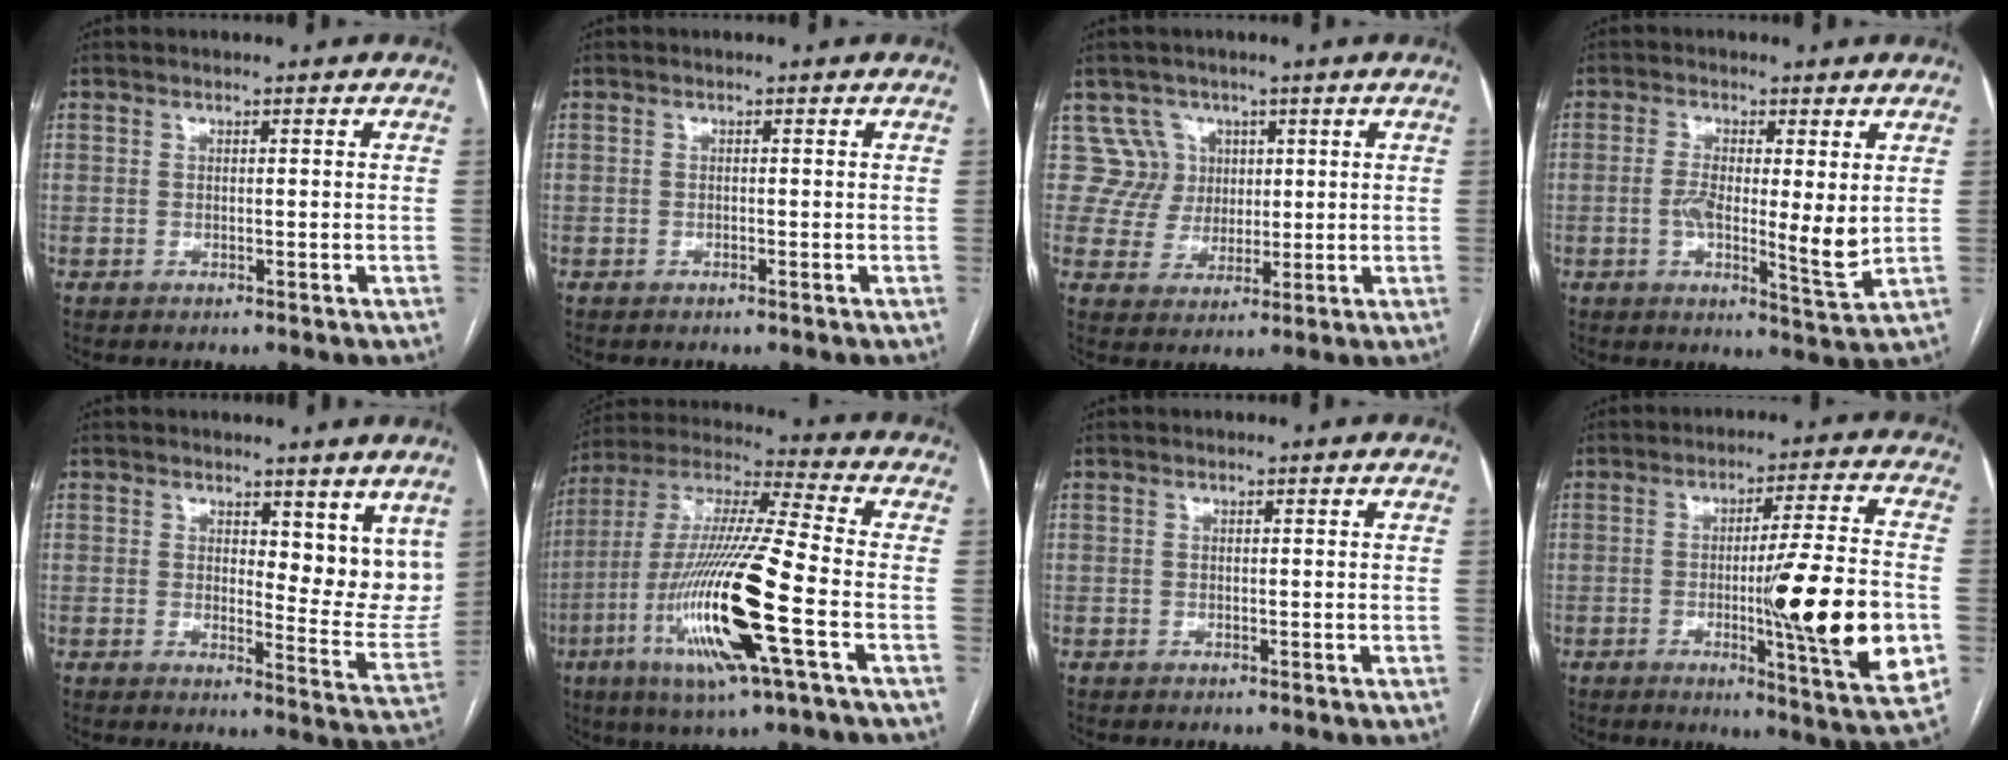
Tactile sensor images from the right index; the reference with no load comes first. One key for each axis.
{"total": 0.0}
{"total": 6.2, "fx": 2.5, "fy": 5.6, "fz": -0.9, "tx": 0.030, "ty": 0.009, "tz": 0.050}
{"total": 8.2, "fx": 0.2, "fy": 1.8, "fz": 8.0, "tx": -0.134, "ty": -0.015, "tz": -0.001}
{"total": 8.3, "fx": 5.3, "fy": 3.6, "fz": 5.3, "tx": -0.056, "ty": -0.025, "tz": 0.068}
{"total": 20.9, "fx": -6.7, "fy": 1.1, "fz": 19.8, "tx": -0.420, "ty": -0.027, "tz": -0.130}
{"total": 0.0}
{"total": 17.6, "fx": -3.2, "fy": 0.0, "fz": 17.3, "tx": -0.229, "ty": -0.021, "tz": -0.045}